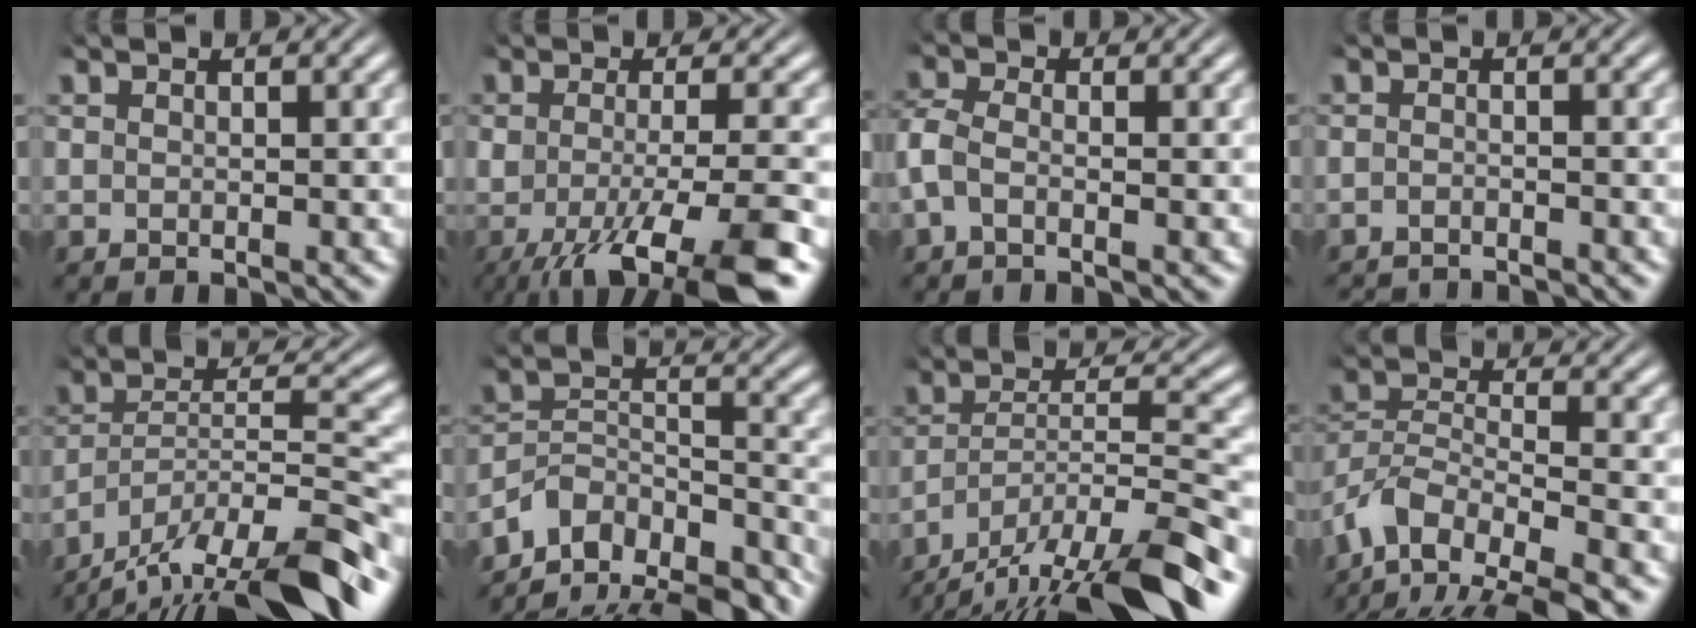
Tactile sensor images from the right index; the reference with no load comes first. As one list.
[{"total": 9.3, "force": [-3.9, 4.2, 7.4], "torque": [-0.132, -0.038, -0.043]}, {"total": 3.2, "force": [-0.9, 2.3, 2.1], "torque": [-0.065, -0.011, -0.015]}, {"total": 3.1, "force": [-3.1, 0.1, 0.0], "torque": [-0.003, -0.016, -0.047]}, {"total": 10.6, "force": [-5.7, 5.9, 6.7], "torque": [-0.115, -0.017, -0.095]}, {"total": 14.2, "force": [-9.6, 8.9, 5.5], "torque": [-0.096, -0.053, -0.151]}, {"total": 9.2, "force": [-4.8, 4.7, 6.3], "torque": [-0.099, -0.013, -0.080]}, {"total": 8.8, "force": [-3.5, 6.2, 5.2], "torque": [-0.121, -0.042, -0.045]}]